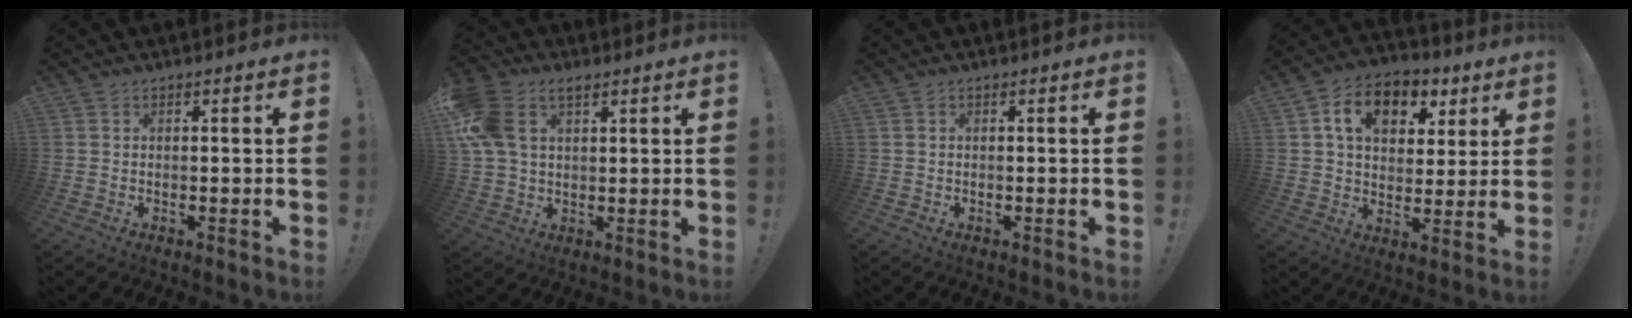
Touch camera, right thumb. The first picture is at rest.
{"total": 11.1, "force": [4.7, 7.1, 7.1], "torque": [-0.144, -0.010, 0.093]}
{"total": 0.0}
{"total": 13.4, "force": [5.9, 9.3, 7.8], "torque": [-0.119, -0.015, 0.108]}